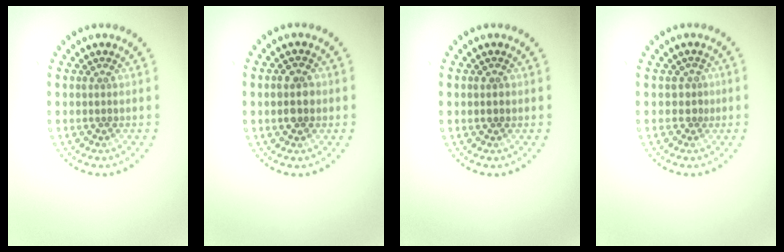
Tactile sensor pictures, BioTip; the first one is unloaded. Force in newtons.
{"total": 2.0, "press": 2.0, "slide": 0.1}
{"total": 0.9, "press": 0.9, "slide": 0.1}
{"total": 0.8, "press": 0.4, "slide": 0.7}